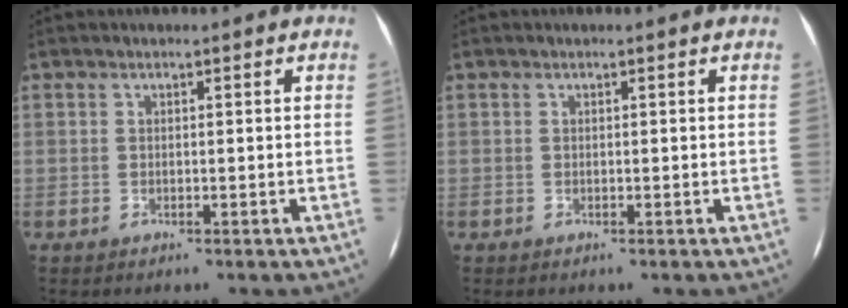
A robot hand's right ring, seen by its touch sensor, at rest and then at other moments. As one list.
[{"total": 0.0}]